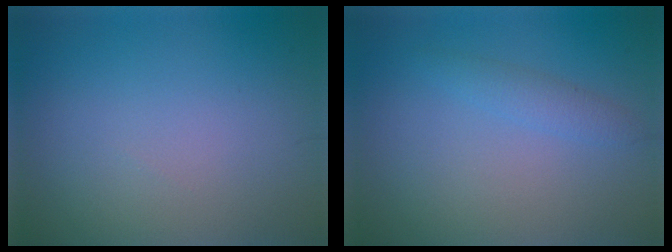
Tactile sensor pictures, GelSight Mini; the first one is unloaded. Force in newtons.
{"total": 1.5, "press": 1.5, "slide": 0.1}